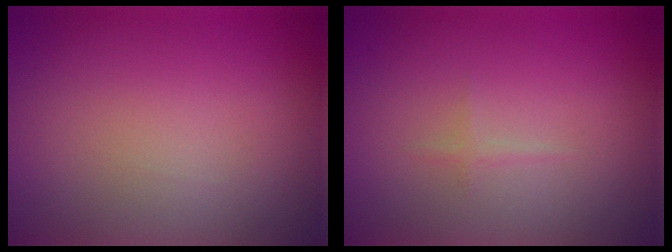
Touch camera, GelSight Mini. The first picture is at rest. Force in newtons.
{"total": 0.5, "press": 0.5, "slide": 0.0}